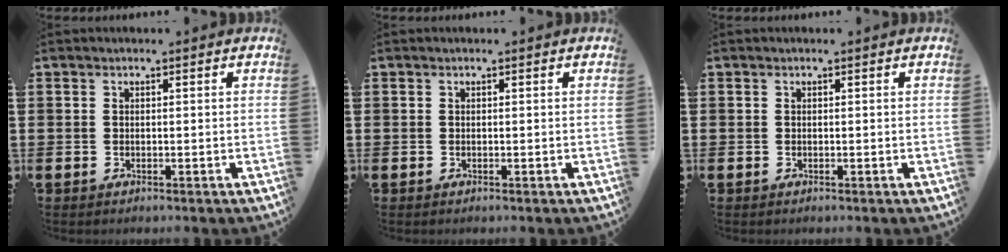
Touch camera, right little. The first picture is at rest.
{"total": 0.0}
{"total": 0.0}